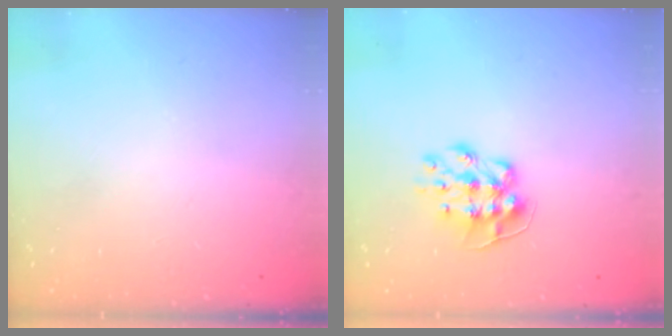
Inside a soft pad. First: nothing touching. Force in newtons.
{"total": 9.1, "press": 9.1, "slide": 0.3}